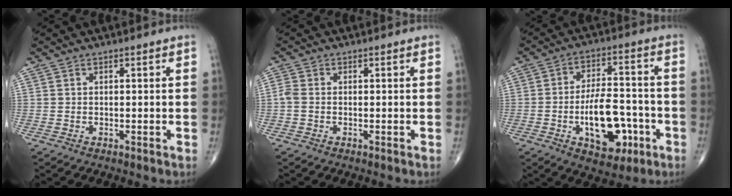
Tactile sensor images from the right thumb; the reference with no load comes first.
{"total": 1.9, "force": [-0.3, 1.2, 1.4], "torque": [-0.037, 0.000, -0.013]}
{"total": 14.4, "force": [-4.6, 7.5, 11.4], "torque": [-0.154, 0.028, -0.066]}